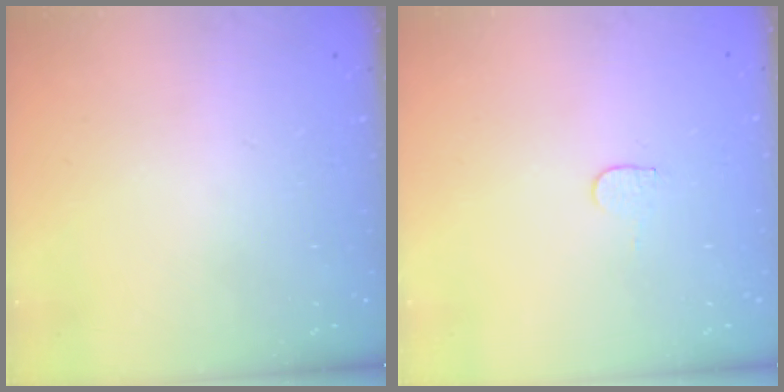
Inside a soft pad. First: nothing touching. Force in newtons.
{"total": 4.9, "press": 4.9, "slide": 0.3}